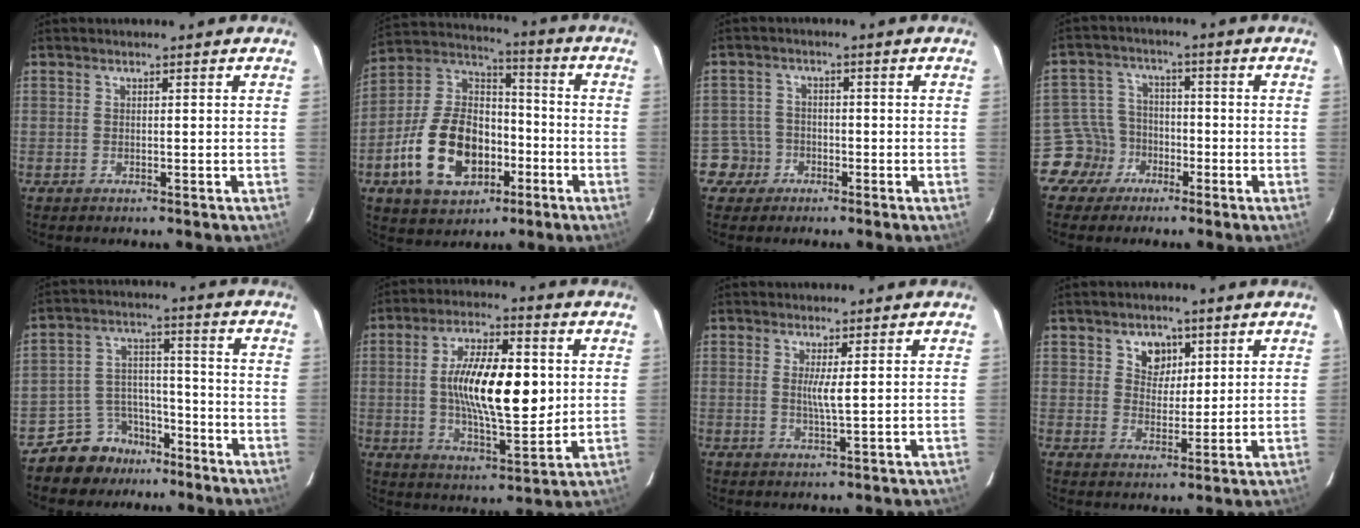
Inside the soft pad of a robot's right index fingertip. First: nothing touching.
{"total": 19.0, "force": [-7.0, 12.2, 12.8], "torque": [-0.281, 0.024, -0.107]}
{"total": 5.3, "force": [-3.1, 4.3, -0.2], "torque": [-0.006, 0.025, -0.064]}
{"total": 7.1, "force": [-4.0, 5.8, -0.1], "torque": [-0.016, 0.027, -0.079]}
{"total": 9.1, "force": [-7.0, 5.8, 0.8], "torque": [-0.028, 0.047, -0.109]}
{"total": 15.9, "force": [1.3, 5.7, 14.8], "torque": [-0.260, 0.003, 0.022]}
{"total": 2.7, "force": [0.6, -0.2, 2.6], "torque": [-0.046, -0.006, 0.008]}
{"total": 5.1, "force": [2.3, 4.1, 1.9], "torque": [-0.022, 0.003, 0.044]}